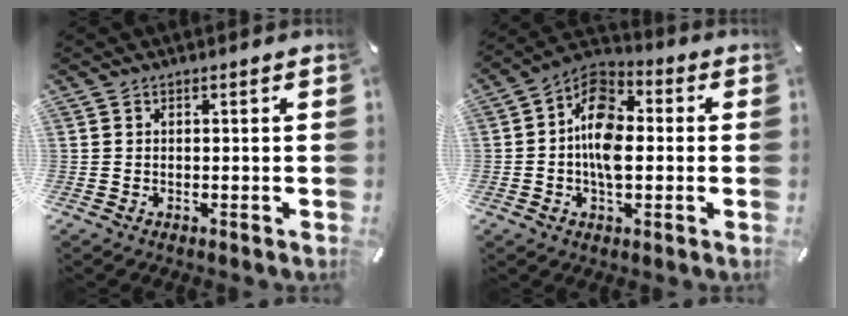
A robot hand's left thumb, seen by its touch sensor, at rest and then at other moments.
{"total": 11.1, "force": [-0.9, 7.0, 8.6], "torque": [-0.153, 0.000, -0.017]}